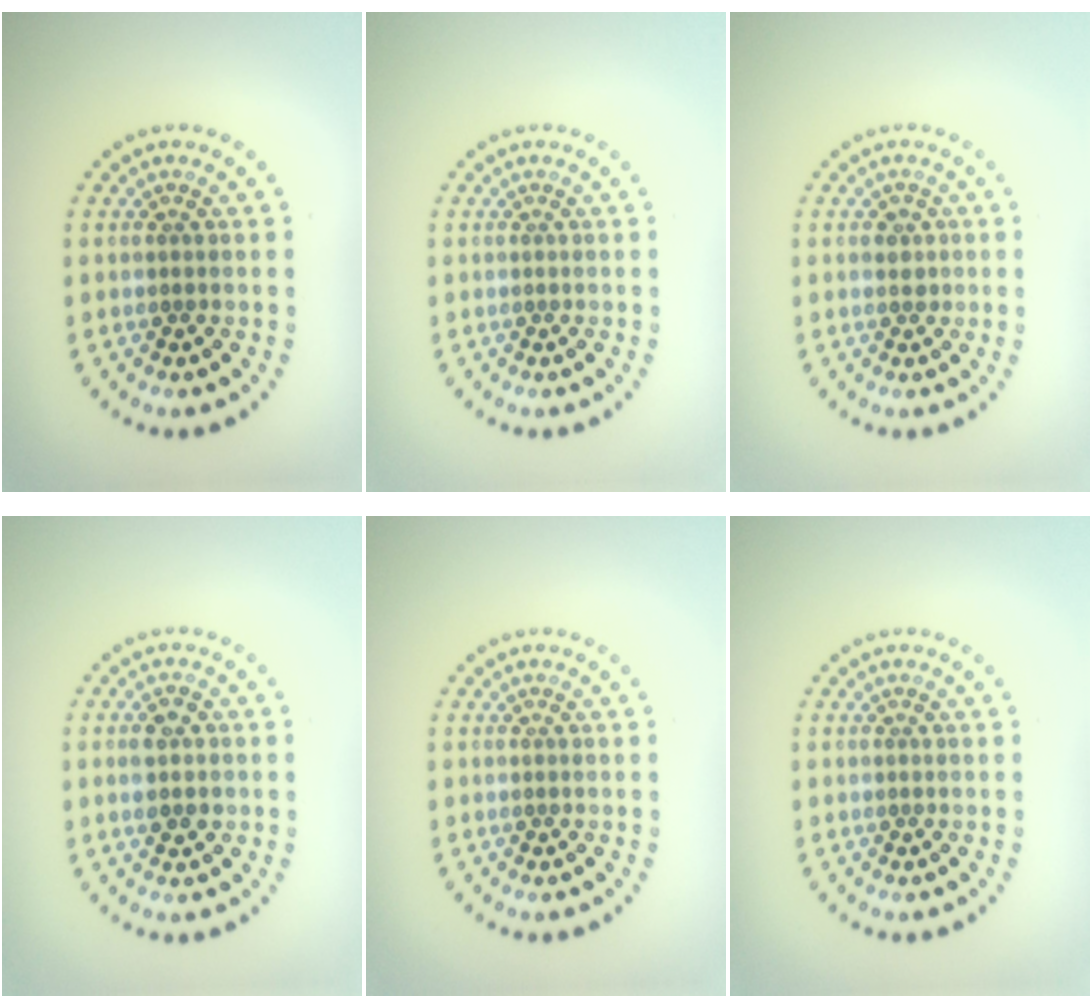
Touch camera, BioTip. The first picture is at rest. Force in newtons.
{"total": 0.0}
{"total": 1.1, "press": 1.1, "slide": 0.3}
{"total": 2.9, "press": 2.9, "slide": 0.1}
{"total": 0.0}
{"total": 0.0}